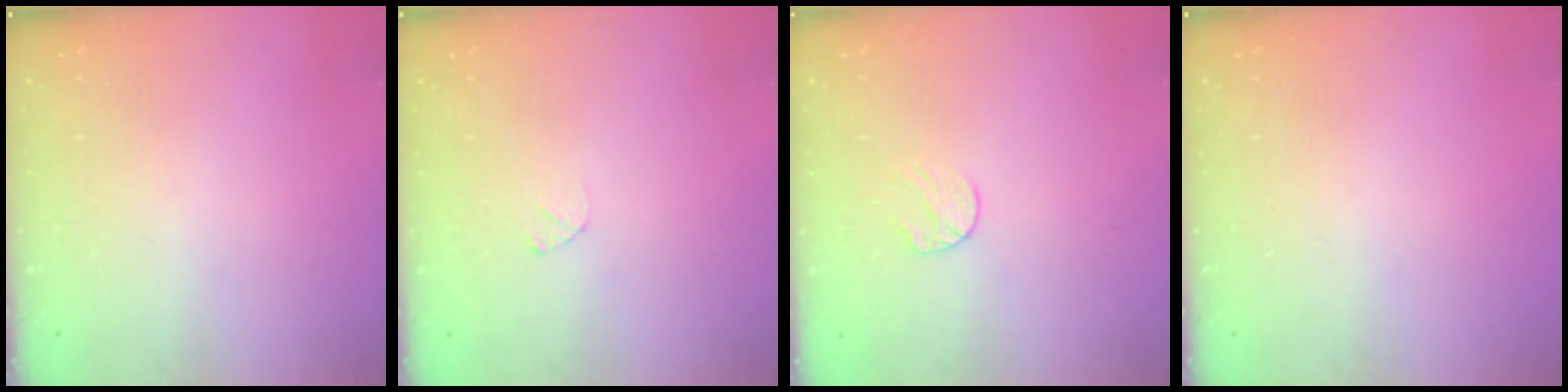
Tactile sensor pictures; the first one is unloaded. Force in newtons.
{"total": 2.6, "press": 2.6, "slide": 0.3}
{"total": 5.7, "press": 5.6, "slide": 0.6}
{"total": 0.0}